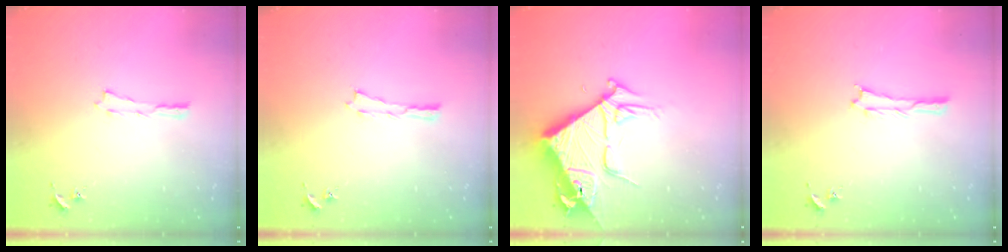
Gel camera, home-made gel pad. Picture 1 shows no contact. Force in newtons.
{"total": 0.0}
{"total": 9.2, "press": 9.2, "slide": 0.9}
{"total": 0.6, "press": 0.6, "slide": 0.1}